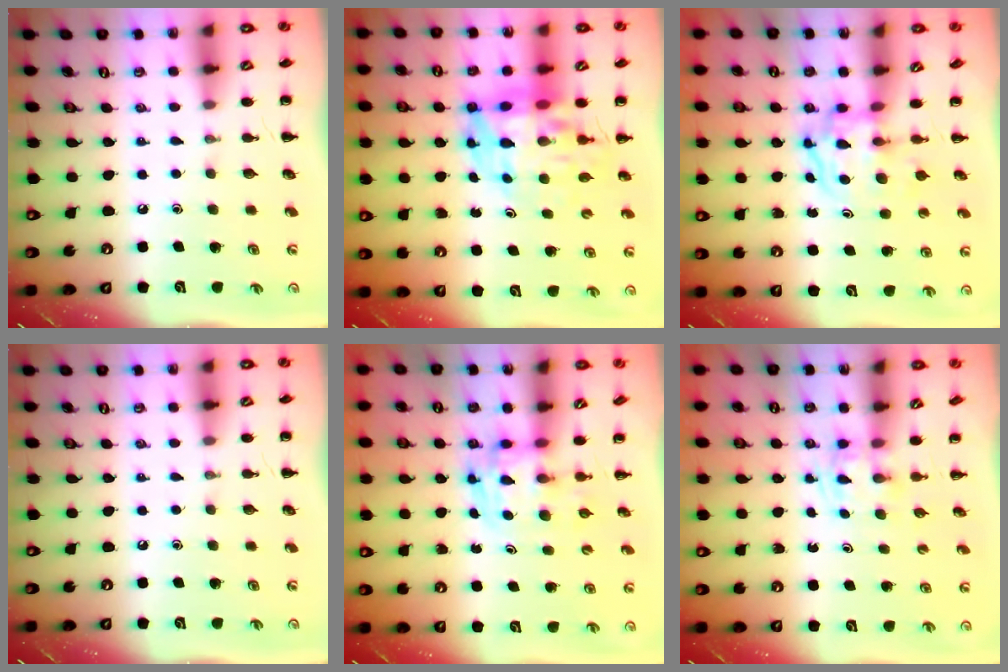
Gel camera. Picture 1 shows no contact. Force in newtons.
{"total": 13.1, "press": 12.5, "slide": 3.8}
{"total": 3.5, "press": 3.5, "slide": 0.4}
{"total": 0.0}
{"total": 3.7, "press": 3.6, "slide": 0.6}
{"total": 1.5, "press": 1.4, "slide": 0.7}